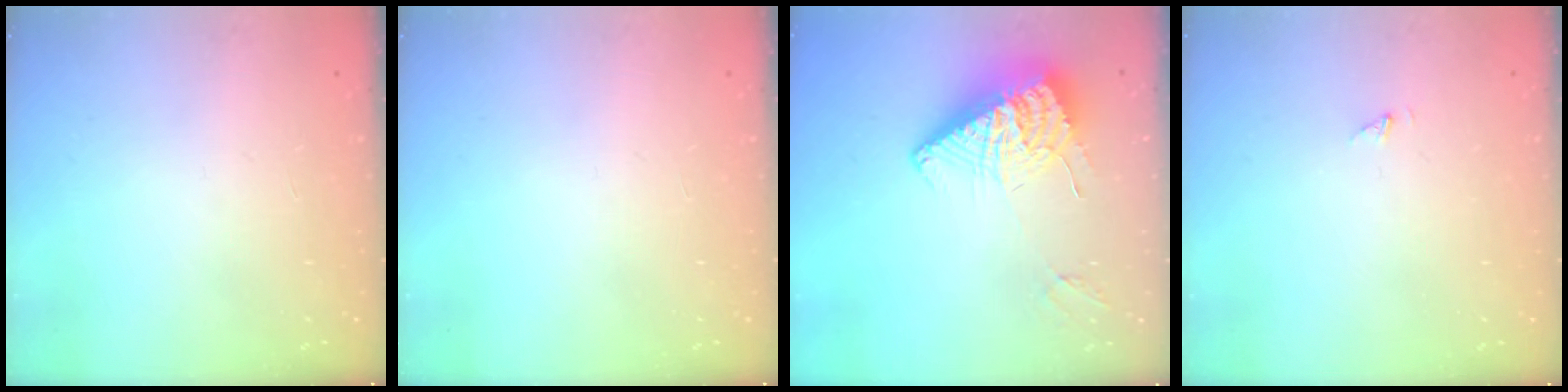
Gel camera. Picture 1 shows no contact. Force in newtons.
{"total": 0.0}
{"total": 12.7, "press": 12.6, "slide": 1.6}
{"total": 0.9, "press": 0.9, "slide": 0.1}